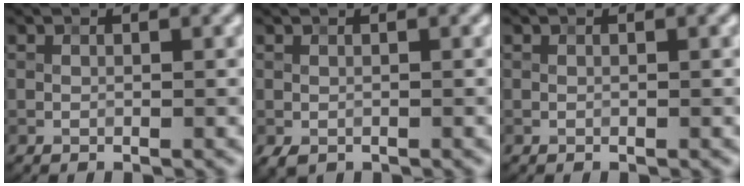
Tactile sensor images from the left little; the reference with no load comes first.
{"total": 0.7, "force": [-0.3, 0.6, 0.3], "torque": [-0.009, -0.002, -0.004]}
{"total": 0.0}